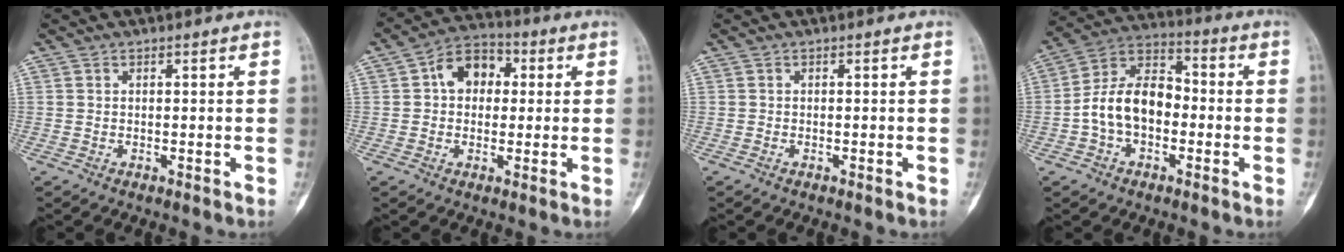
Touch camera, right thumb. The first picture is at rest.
{"total": 8.9, "force": [1.6, 6.7, 5.7], "torque": [-0.055, 0.021, 0.015]}
{"total": 0.0}
{"total": 12.6, "force": [-2.1, 8.4, 9.1], "torque": [-0.146, 0.044, -0.051]}